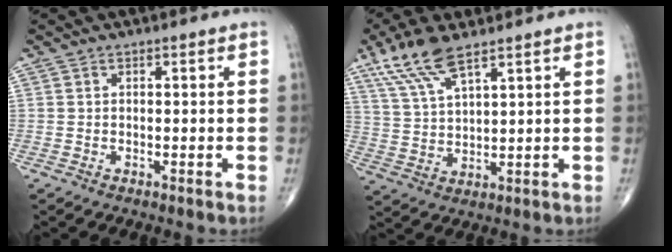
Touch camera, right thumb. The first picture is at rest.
{"total": 9.9, "force": [6.6, 2.8, 6.9], "torque": [-0.143, -0.017, 0.138]}